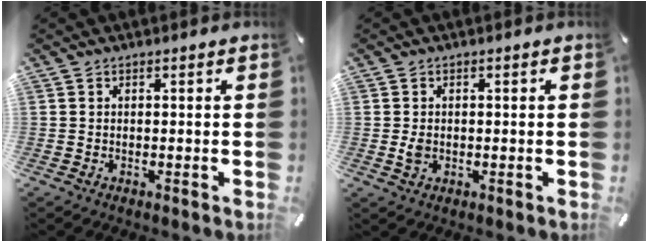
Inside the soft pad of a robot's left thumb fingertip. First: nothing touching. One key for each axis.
{"total": 2.2, "fx": -0.2, "fy": 1.5, "fz": 1.5, "tx": -0.028, "ty": -0.004, "tz": -0.008}